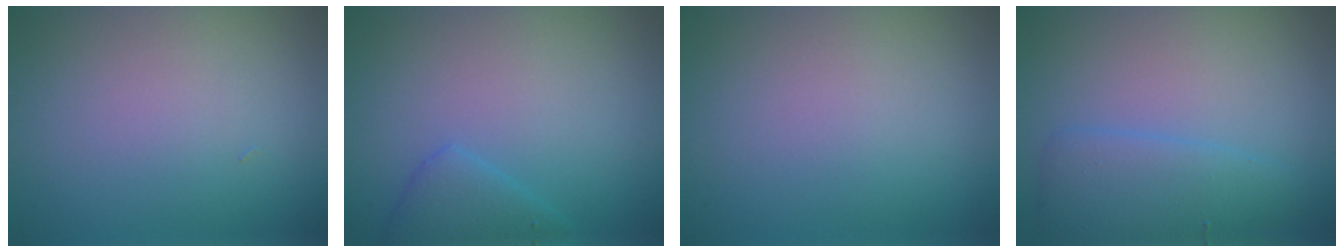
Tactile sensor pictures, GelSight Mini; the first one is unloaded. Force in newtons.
{"total": 2.4, "press": 2.4, "slide": 0.2}
{"total": 0.0}
{"total": 3.5, "press": 3.5, "slide": 0.0}